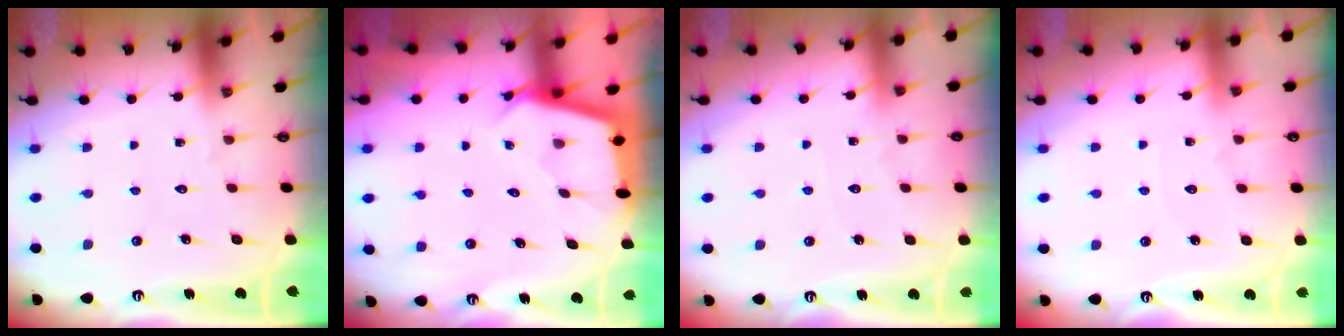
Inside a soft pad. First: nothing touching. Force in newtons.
{"total": 2.5, "press": 2.5, "slide": 0.1}
{"total": 3.6, "press": 3.6, "slide": 0.6}
{"total": 2.9, "press": 2.9, "slide": 0.4}